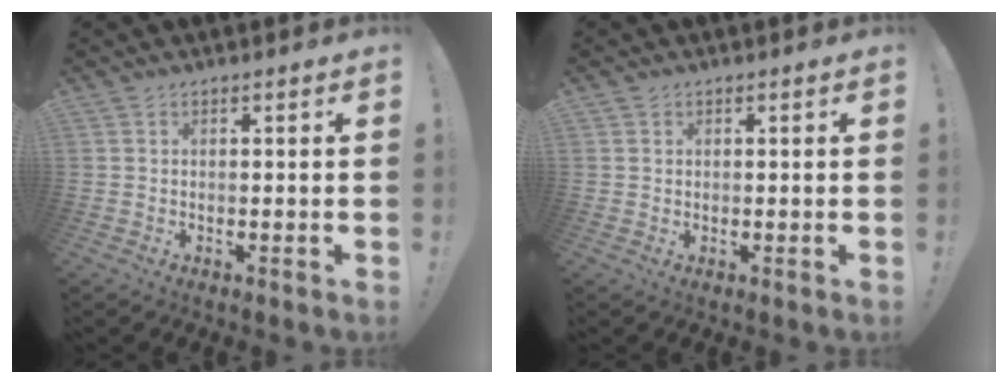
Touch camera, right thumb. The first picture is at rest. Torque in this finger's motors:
{"motor_torque": [-0.13, -0.19, -0.05, -0.10, -0.05]}